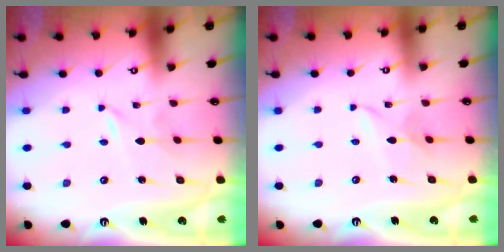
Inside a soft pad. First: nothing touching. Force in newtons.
{"total": 3.4, "press": 3.4, "slide": 0.3}